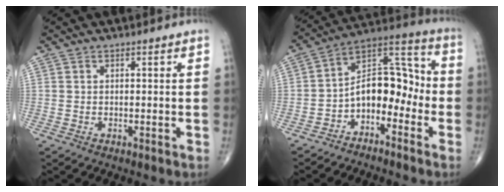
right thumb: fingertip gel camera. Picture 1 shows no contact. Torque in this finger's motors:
{"motor_torque": [1.59, 1.51, 1.18, -0.61, 0.08]}